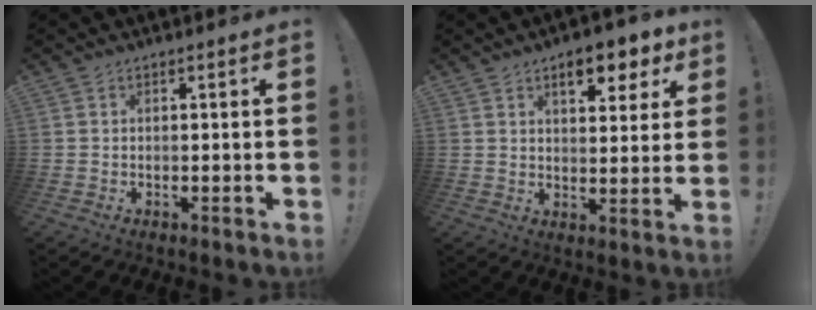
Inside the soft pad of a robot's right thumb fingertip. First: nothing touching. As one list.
[{"total": 9.2, "force": [5.4, 3.8, 6.5], "torque": [-0.074, -0.031, 0.088]}]